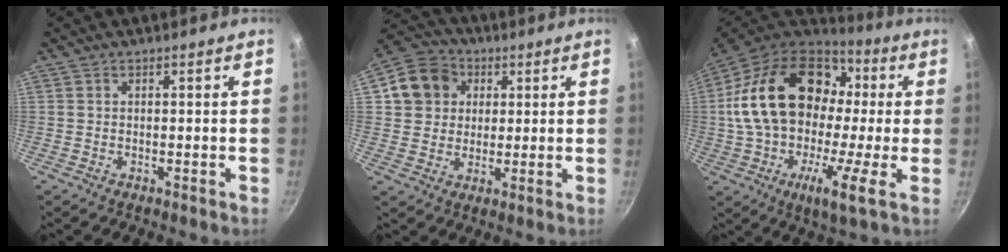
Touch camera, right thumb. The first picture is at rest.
{"total": 10.6, "force": [2.9, 9.4, 4.0], "torque": [-0.045, 0.016, 0.039]}
{"total": 27.6, "force": [2.7, 15.5, 22.6], "torque": [-0.387, 0.036, 0.023]}